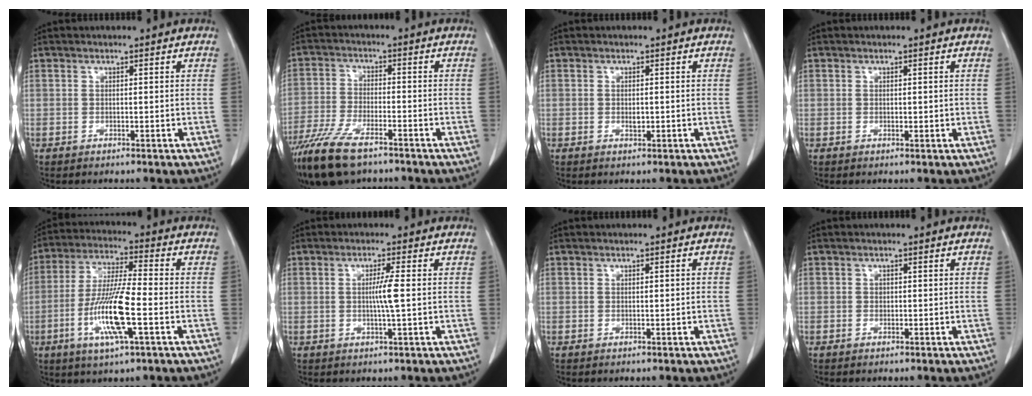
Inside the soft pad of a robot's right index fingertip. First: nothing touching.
{"total": 11.9, "force": [-8.6, 3.4, 7.4], "torque": [-0.144, -0.024, -0.154]}
{"total": 1.0, "force": [0.0, 0.5, 0.8], "torque": [-0.016, 0.000, 0.004]}
{"total": 0.6, "force": [0.2, 0.4, 0.3], "torque": [-0.002, 0.001, 0.006]}
{"total": 12.4, "force": [-3.6, 1.1, 11.8], "torque": [-0.239, -0.011, -0.069]}
{"total": 3.5, "force": [0.0, -0.6, 3.4], "torque": [-0.064, -0.004, -0.001]}
{"total": 0.5, "force": [0.0, 0.0, 0.5], "torque": [-0.009, 0.000, 0.002]}
{"total": 0.5, "force": [0.1, 0.5, 0.1], "torque": [0.003, 0.004, 0.004]}